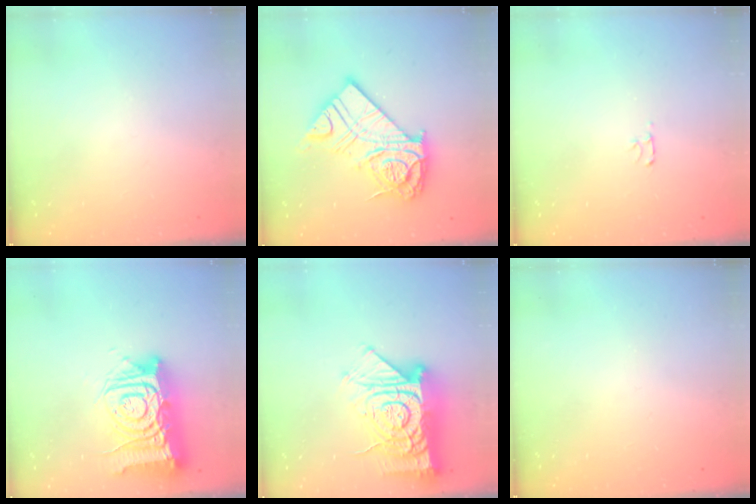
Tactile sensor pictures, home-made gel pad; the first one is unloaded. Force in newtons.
{"total": 20.3, "press": 20.1, "slide": 2.2}
{"total": 2.5, "press": 2.4, "slide": 0.3}
{"total": 17.8, "press": 17.7, "slide": 1.9}
{"total": 21.4, "press": 21.3, "slide": 2.0}
{"total": 0.0}